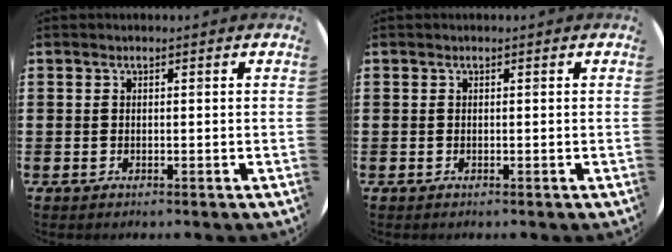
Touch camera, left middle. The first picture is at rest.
{"total": 0.0}